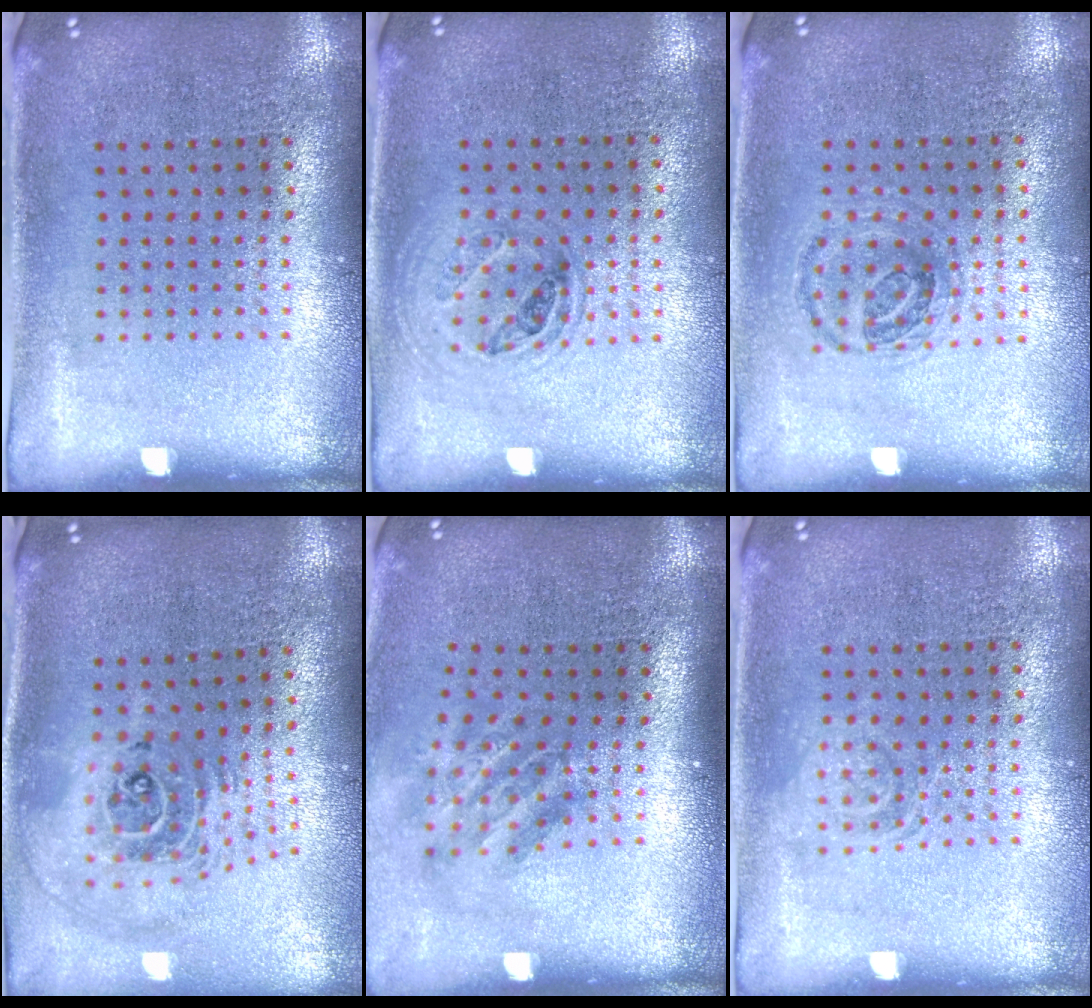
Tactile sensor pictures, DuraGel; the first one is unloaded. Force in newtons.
{"total": 1.0, "press": 0.9, "slide": 0.3}
{"total": 1.0, "press": 0.9, "slide": 0.2}
{"total": 2.4, "press": 1.8, "slide": 1.6}
{"total": 1.8, "press": 1.2, "slide": 1.4}
{"total": 1.5, "press": 1.5, "slide": 0.3}